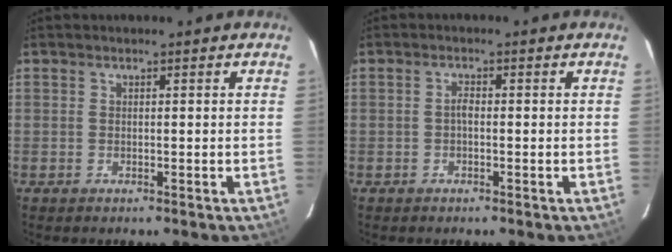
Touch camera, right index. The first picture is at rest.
{"total": 1.1, "force": [-0.3, 0.5, 0.9], "torque": [-0.018, 0.006, -0.007]}